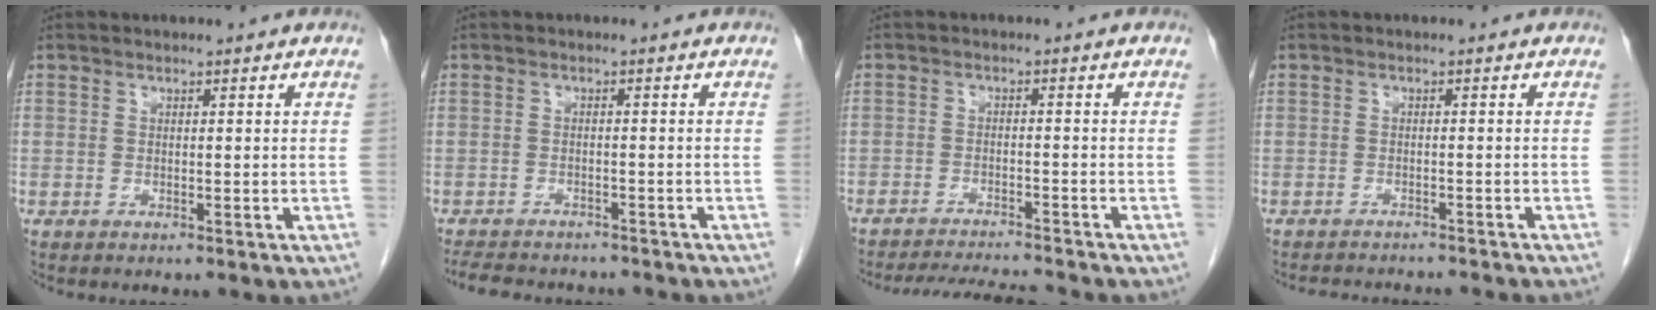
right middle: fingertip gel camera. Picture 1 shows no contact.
{"total": 10.7, "force": [-9.4, 3.4, 3.9], "torque": [-0.079, -0.003, -0.124]}
{"total": 8.7, "force": [-8.3, 0.1, 2.7], "torque": [-0.039, -0.008, -0.128]}
{"total": 8.3, "force": [-7.8, 1.2, 2.8], "torque": [-0.033, -0.005, -0.098]}